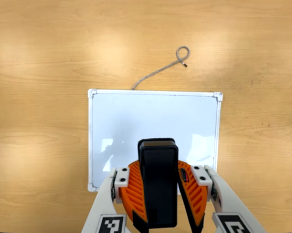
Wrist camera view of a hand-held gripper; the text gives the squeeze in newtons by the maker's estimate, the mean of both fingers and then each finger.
{"total": 10.6, "left": 10.0, "right": 11.1}